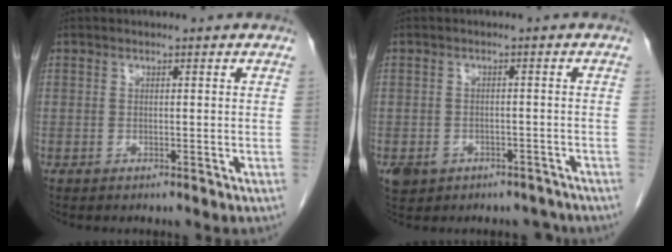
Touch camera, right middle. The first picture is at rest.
{"total": 6.2, "force": [-4.2, 4.4, 1.4], "torque": [-0.020, 0.014, -0.053]}